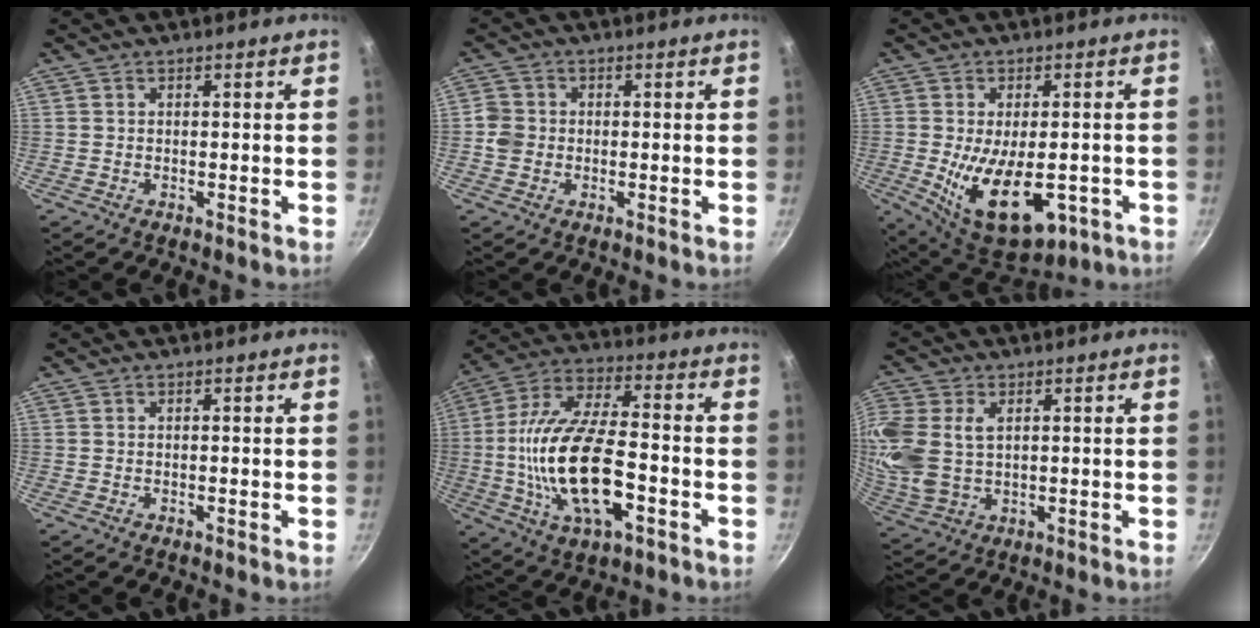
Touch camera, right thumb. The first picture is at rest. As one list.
[{"total": 3.5, "force": [-0.6, 3.2, 1.3], "torque": [-0.012, 0.013, -0.016]}, {"total": 16.3, "force": [-4.3, 8.3, 13.3], "torque": [-0.186, -0.011, -0.046]}, {"total": 0.0}, {"total": 20.9, "force": [-4.6, 9.4, 18.1], "torque": [-0.341, 0.025, -0.086]}, {"total": 12.9, "force": [2.5, 9.1, 8.8], "torque": [-0.203, -0.002, 0.057]}]